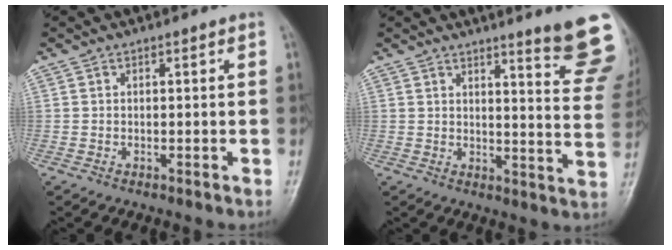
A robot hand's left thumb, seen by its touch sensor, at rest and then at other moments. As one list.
[{"total": 14.7, "force": [10.9, 1.2, 9.7], "torque": [-0.094, -0.090, 0.123]}]